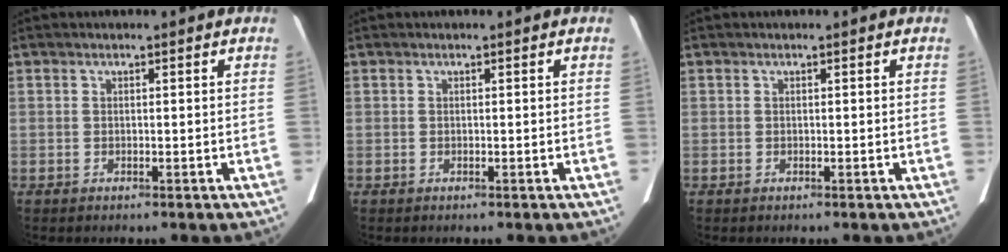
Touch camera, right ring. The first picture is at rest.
{"total": 0.0}
{"total": 0.0}